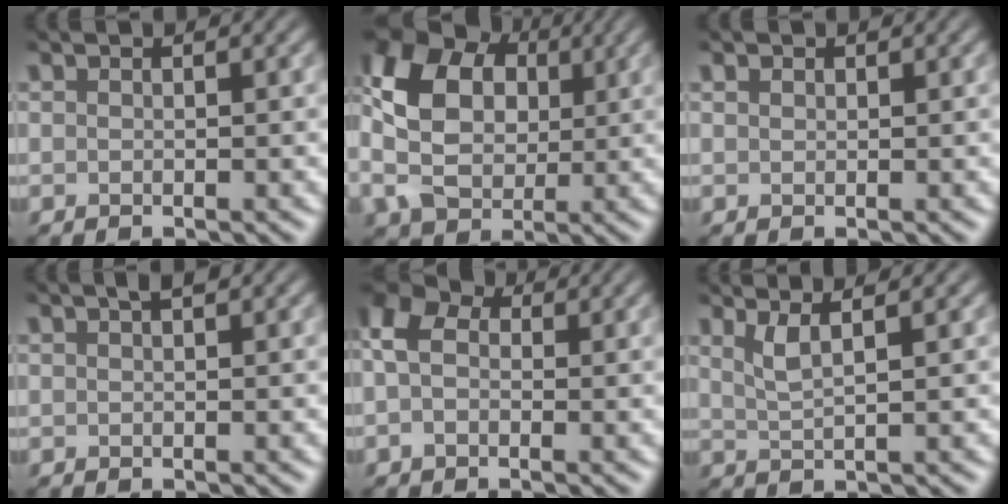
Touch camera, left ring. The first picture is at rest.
{"total": 10.2, "force": [0.9, 7.8, 6.5], "torque": [-0.140, 0.002, 0.017]}
{"total": 0.5, "force": [0.3, 0.4, 0.2], "torque": [-0.003, 0.000, 0.007]}
{"total": 1.0, "force": [0.6, 0.2, 0.8], "torque": [-0.008, 0.005, 0.010]}
{"total": 3.9, "force": [0.1, 2.8, 2.7], "torque": [-0.063, 0.012, -0.012]}
{"total": 2.3, "force": [1.2, 0.6, 1.8], "torque": [-0.029, -0.002, 0.024]}